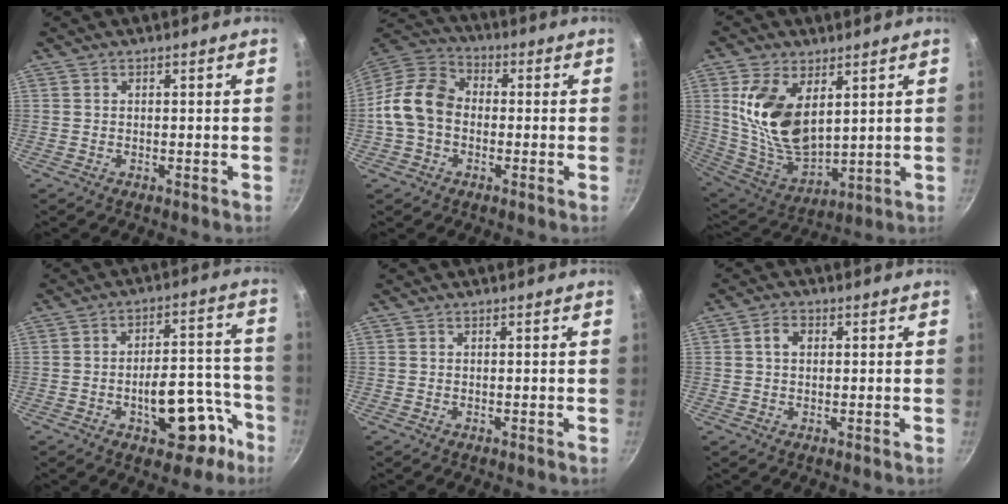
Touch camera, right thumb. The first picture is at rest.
{"total": 11.7, "force": [-1.3, 8.9, 7.5], "torque": [-0.115, 0.032, -0.046]}
{"total": 16.1, "force": [4.8, 9.1, 12.3], "torque": [-0.223, -0.040, 0.108]}
{"total": 14.5, "force": [-6.6, 7.4, 10.6], "torque": [-0.087, 0.062, -0.083]}
{"total": 0.0}
{"total": 3.0, "force": [0.6, 2.2, 2.0], "torque": [-0.028, 0.005, 0.006]}